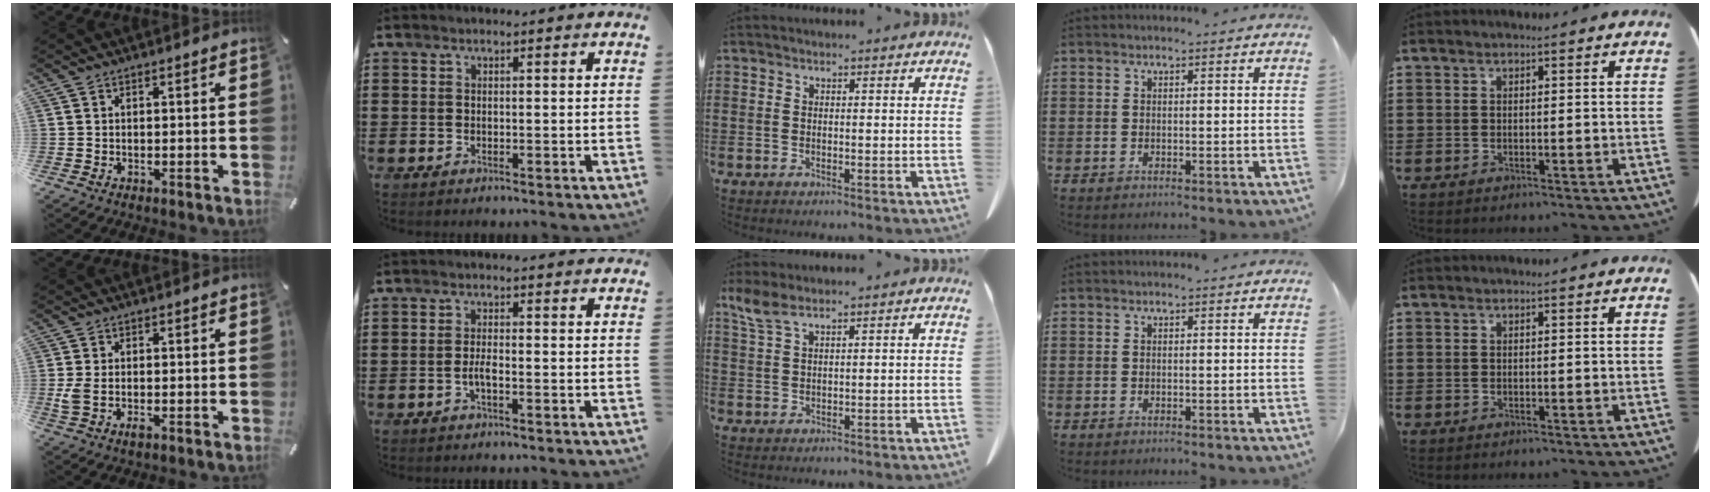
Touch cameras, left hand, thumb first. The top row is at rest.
{"thumb": {"total": 3.4, "force": [-0.5, 1.9, 2.9], "torque": [-0.056, -0.007, -0.010]}, "index": {"total": 2.0, "force": [-0.9, 0.3, 1.8], "torque": [-0.042, -0.003, -0.017]}, "middle": {"total": 3.7, "force": [2.4, 0.9, 2.6], "torque": [-0.066, -0.002, 0.043]}}